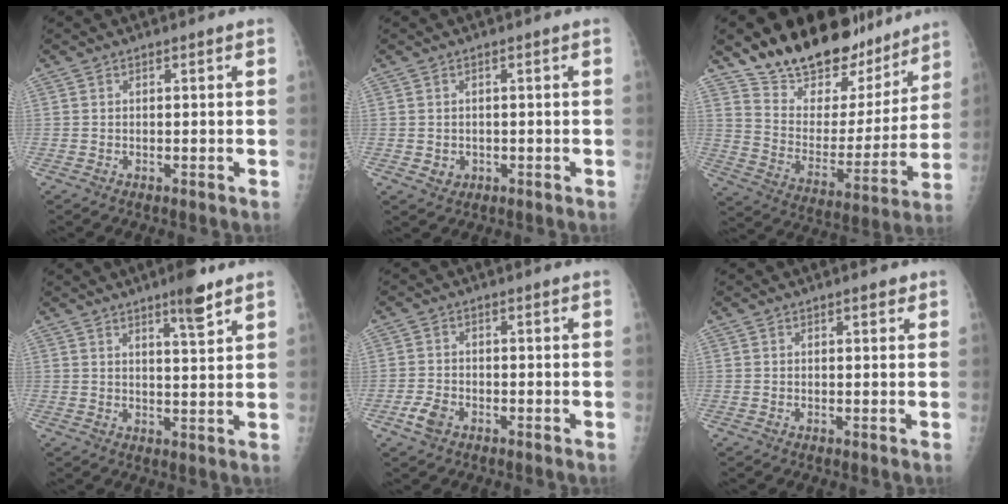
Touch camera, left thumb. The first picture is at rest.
{"total": 1.9, "force": [-0.3, 1.7, 0.8], "torque": [-0.003, 0.002, 0.004]}
{"total": 24.7, "force": [20.0, 10.9, 9.6], "torque": [-0.114, -0.104, 0.306]}
{"total": 6.1, "force": [4.2, 0.9, 4.4], "torque": [-0.060, -0.028, 0.060]}
{"total": 3.3, "force": [-1.7, 2.1, 1.9], "torque": [-0.040, 0.004, -0.031]}
{"total": 1.4, "force": [0.9, 0.6, 0.8], "torque": [-0.005, -0.003, 0.010]}